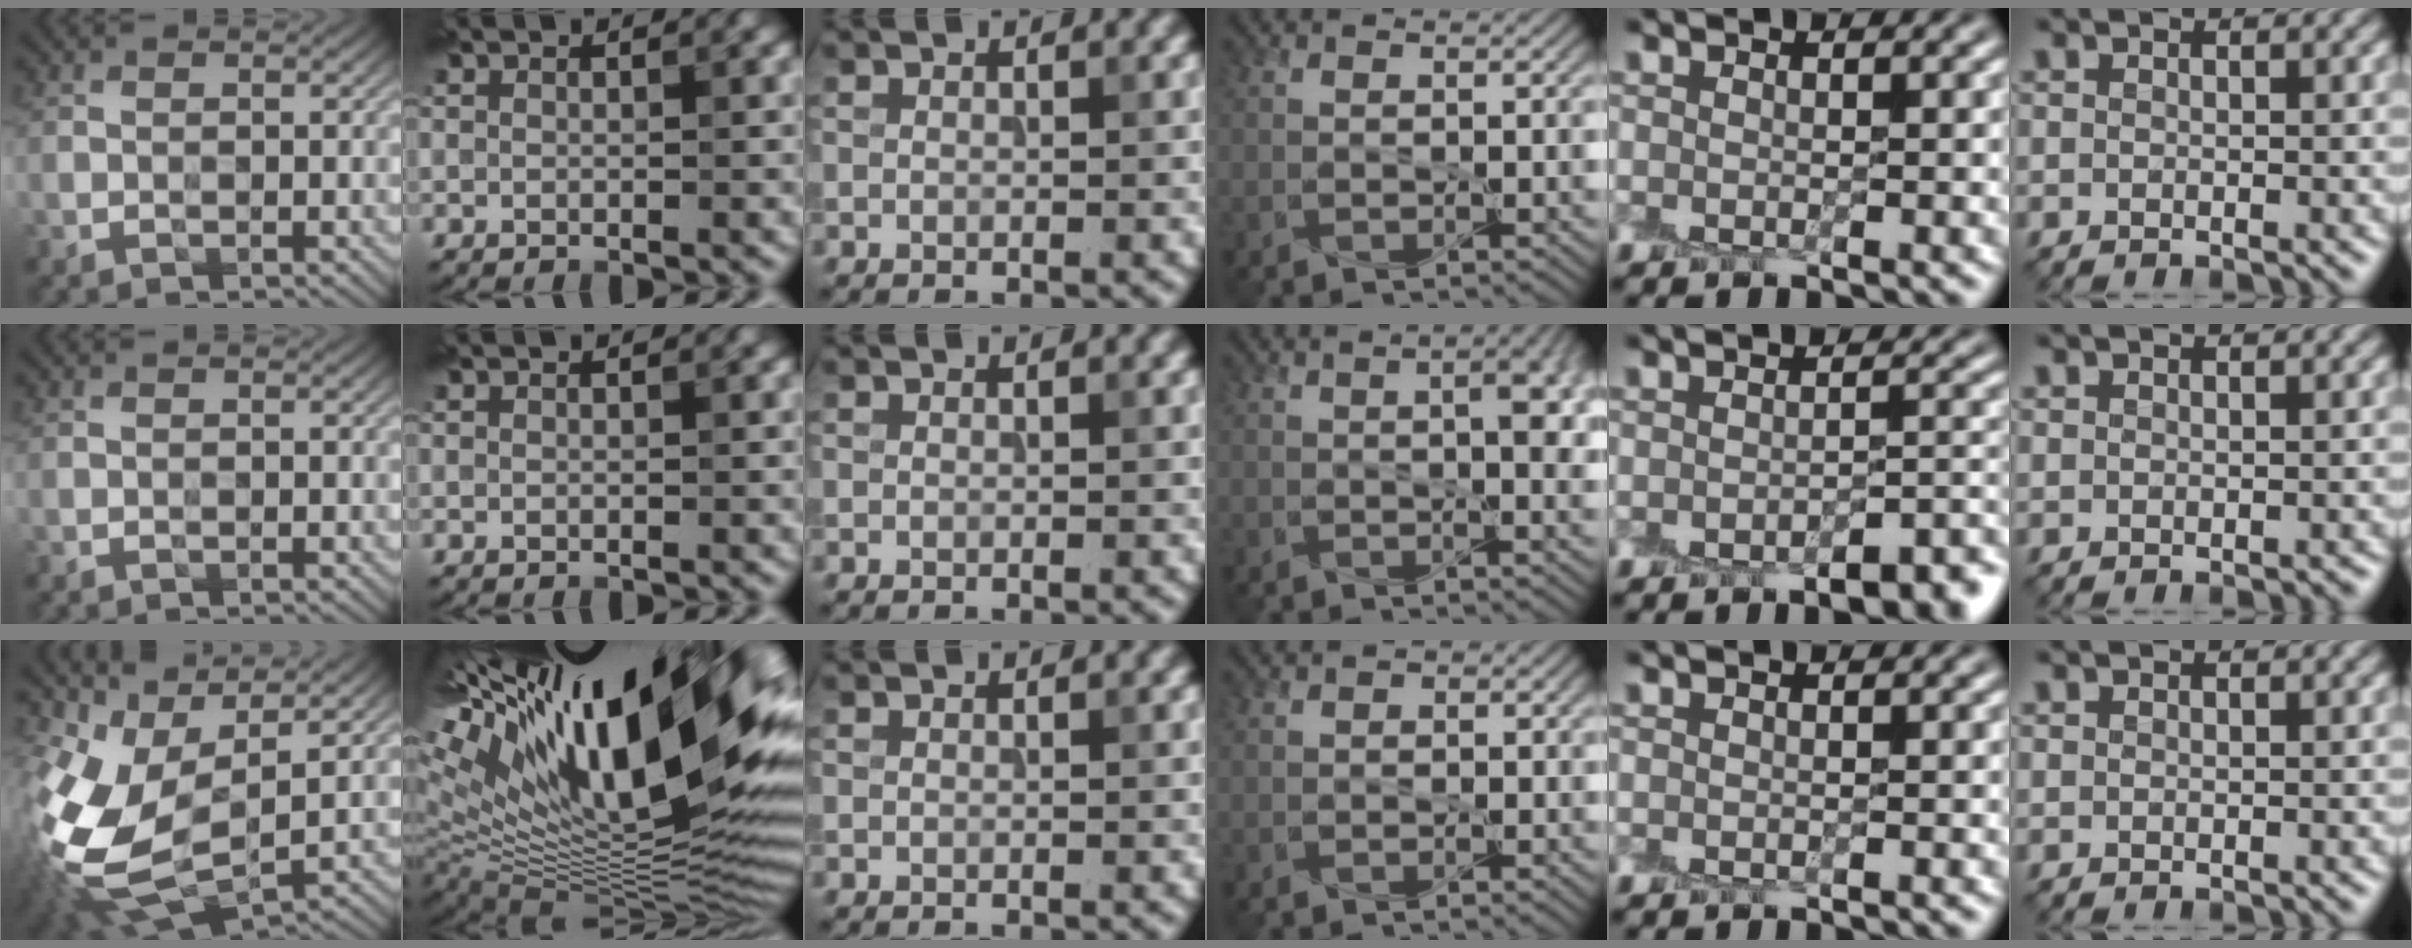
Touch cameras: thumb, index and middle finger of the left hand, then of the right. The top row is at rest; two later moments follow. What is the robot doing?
{"motion": "peel", "object": "cling film"}